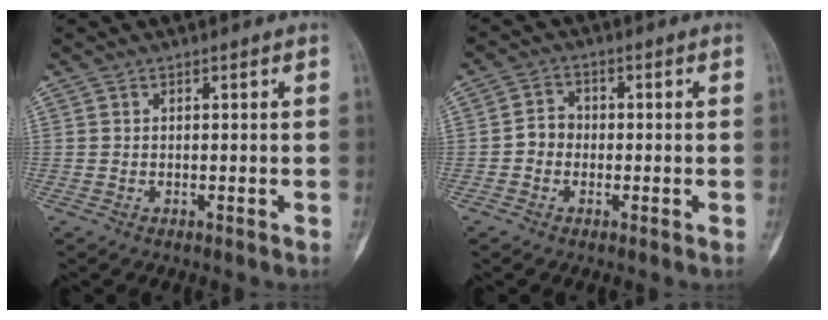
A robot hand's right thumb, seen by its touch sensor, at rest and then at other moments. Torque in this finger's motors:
{"motor_torque": [-0.02, 0.44, 0.31, -0.40, 0.00]}